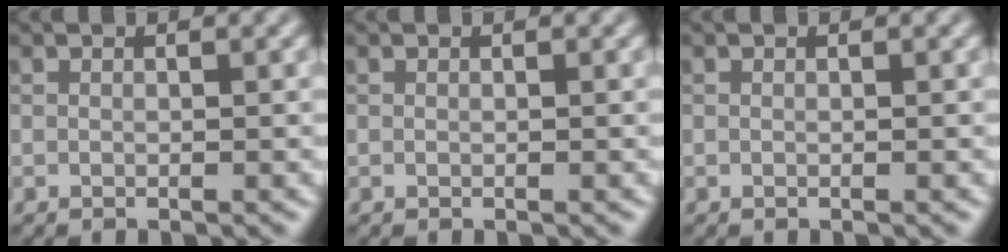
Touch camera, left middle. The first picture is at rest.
{"total": 0.0}
{"total": 0.0}